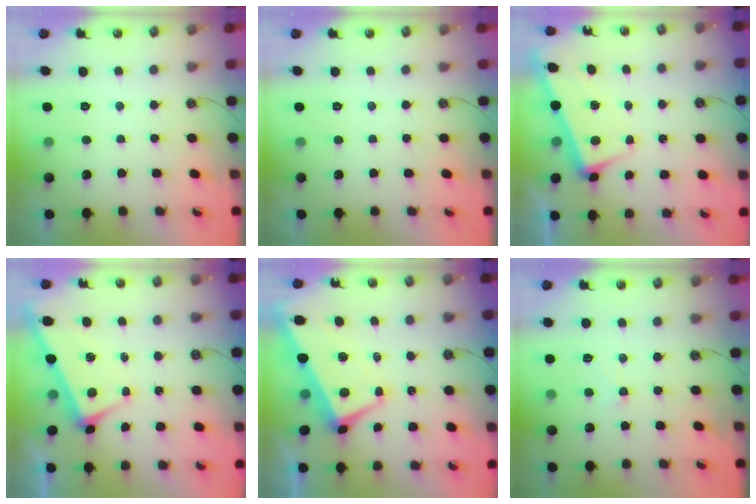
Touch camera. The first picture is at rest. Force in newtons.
{"total": 0.0}
{"total": 1.9, "press": 1.6, "slide": 1.1}
{"total": 4.6, "press": 4.6, "slide": 0.2}
{"total": 1.7, "press": 1.1, "slide": 1.3}
{"total": 0.8, "press": 0.6, "slide": 0.5}